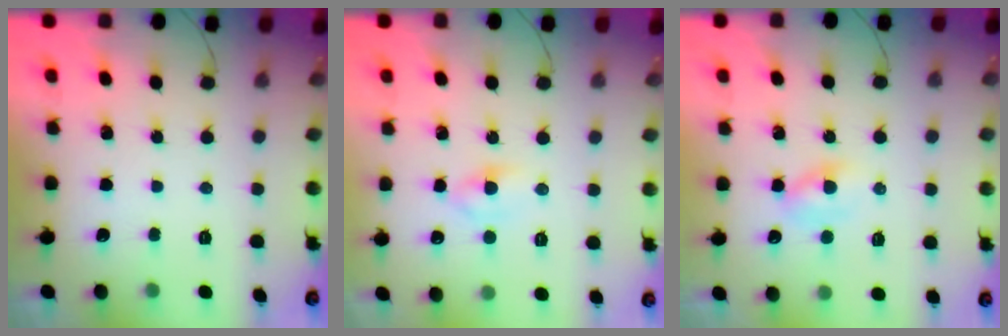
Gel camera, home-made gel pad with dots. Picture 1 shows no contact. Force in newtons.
{"total": 2.7, "press": 2.5, "slide": 1.1}
{"total": 2.7, "press": 2.5, "slide": 0.9}